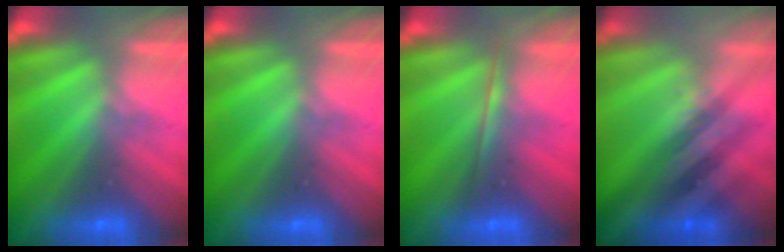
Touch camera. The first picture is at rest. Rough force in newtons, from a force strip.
{"total": 0.0}
{"total": 1.7}
{"total": 2.5}